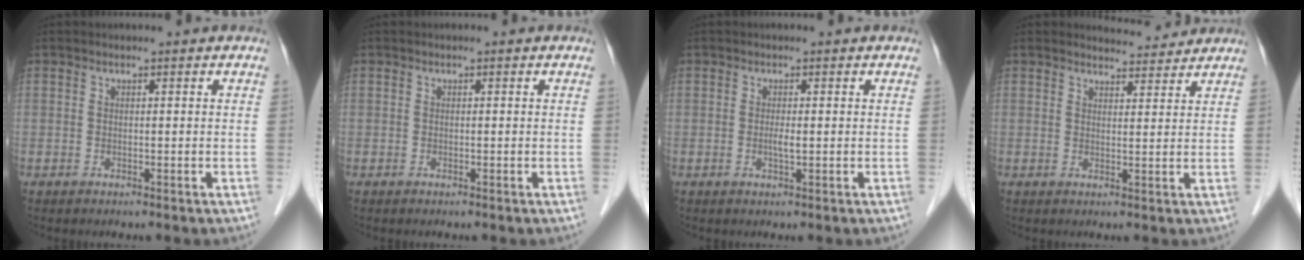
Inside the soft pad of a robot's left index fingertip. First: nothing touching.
{"total": 0.0}
{"total": 1.1, "force": [-0.1, 0.1, 1.1], "torque": [-0.021, -0.002, -0.001]}
{"total": 4.0, "force": [4.0, 0.7, -0.1], "torque": [-0.007, 0.003, 0.052]}